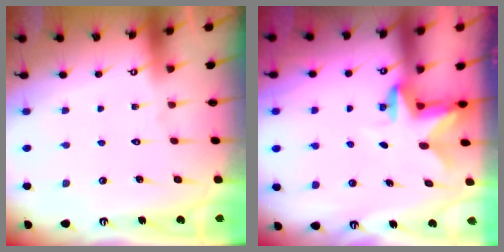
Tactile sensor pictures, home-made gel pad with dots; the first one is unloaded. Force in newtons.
{"total": 2.8, "press": 2.8, "slide": 0.6}